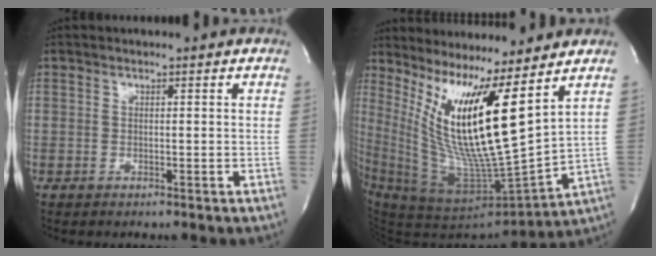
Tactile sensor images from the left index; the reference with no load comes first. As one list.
[{"total": 16.1, "force": [8.0, -0.1, 14.0], "torque": [-0.274, -0.030, 0.152]}]